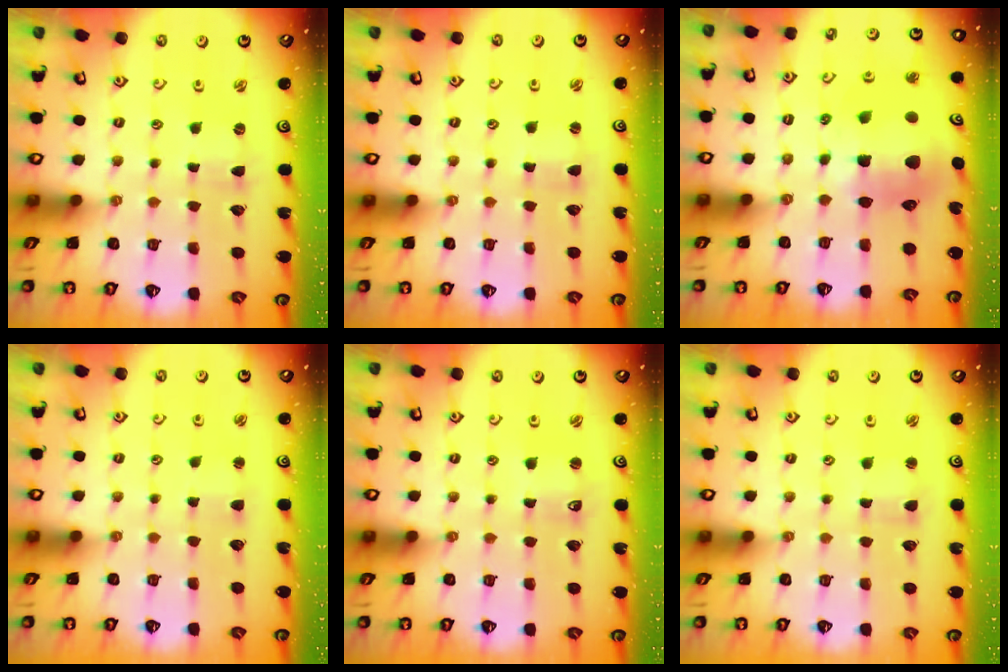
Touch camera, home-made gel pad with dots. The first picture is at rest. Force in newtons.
{"total": 0.8, "press": 0.8, "slide": 0.2}
{"total": 14.0, "press": 13.8, "slide": 2.2}
{"total": 2.7, "press": 2.7, "slide": 0.2}
{"total": 1.5, "press": 1.5, "slide": 0.3}
{"total": 2.2, "press": 2.2, "slide": 0.2}